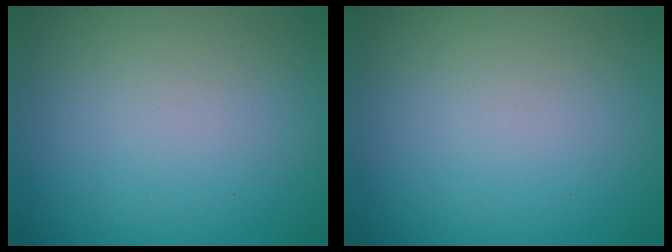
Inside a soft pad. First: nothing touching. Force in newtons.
{"total": 0.0}